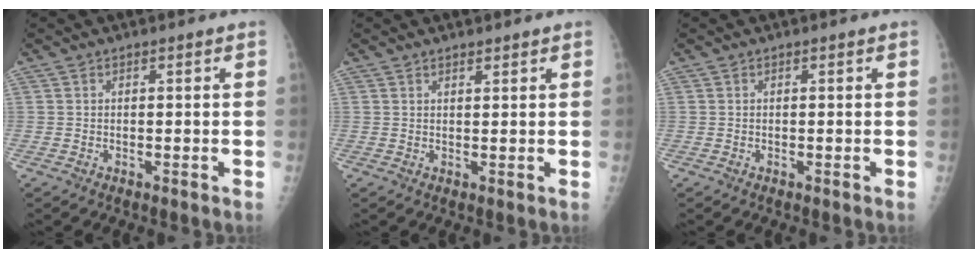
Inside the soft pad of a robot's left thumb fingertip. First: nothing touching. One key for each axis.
{"total": 1.7, "fx": 1.4, "fy": 0.5, "fz": 0.7, "tx": -0.004, "ty": -0.008, "tz": 0.021}
{"total": 0.0}